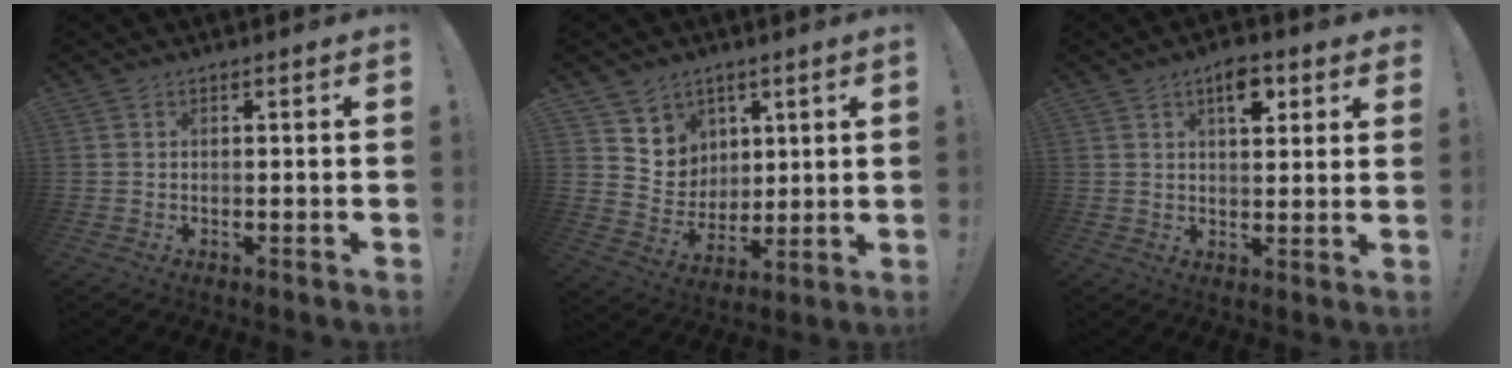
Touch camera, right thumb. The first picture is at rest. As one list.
[{"total": 7.6, "force": [4.6, 6.0, -0.6], "torque": [0.002, -0.052, 0.095]}, {"total": 7.7, "force": [3.9, 3.9, 5.4], "torque": [-0.057, -0.016, 0.062]}]